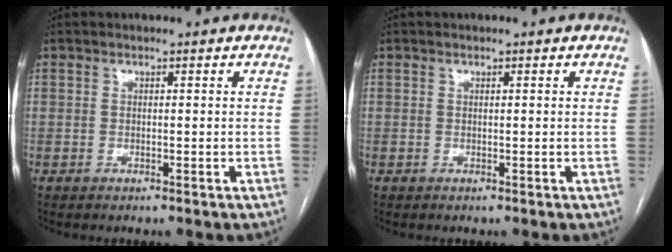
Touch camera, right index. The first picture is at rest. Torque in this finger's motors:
{"motor_torque": [-0.08, -0.02, 0.03, 0.01]}